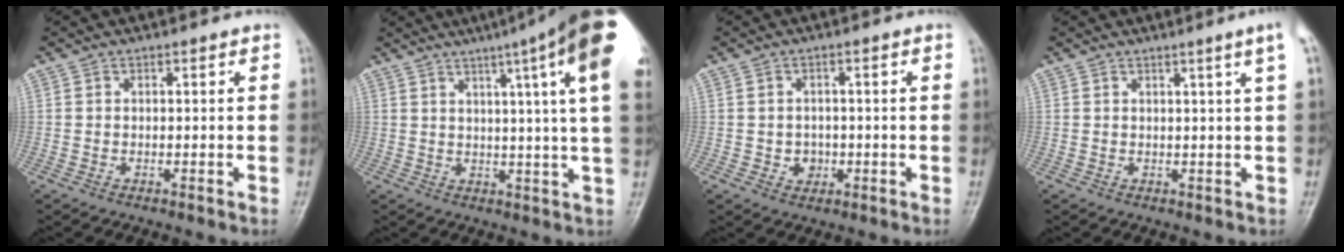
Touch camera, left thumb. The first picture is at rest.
{"total": 19.7, "force": [9.9, 0.8, 17.0], "torque": [-0.230, -0.025, 0.108]}
{"total": 3.1, "force": [-0.7, 2.8, 1.2], "torque": [0.001, 0.005, -0.007]}
{"total": 3.2, "force": [1.6, -0.8, 2.6], "torque": [-0.039, -0.006, 0.024]}